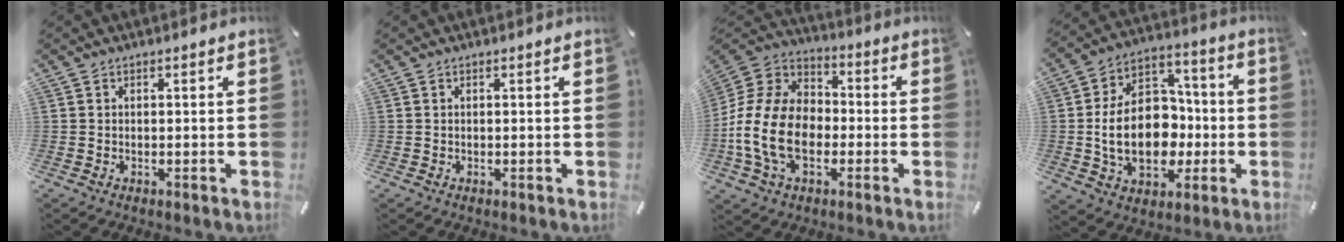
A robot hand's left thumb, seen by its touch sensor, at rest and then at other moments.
{"total": 0.0}
{"total": 17.0, "force": [-4.7, 12.0, 11.1], "torque": [-0.248, 0.031, -0.087]}
{"total": 19.3, "force": [-2.1, 14.0, 13.1], "torque": [-0.253, 0.006, -0.033]}